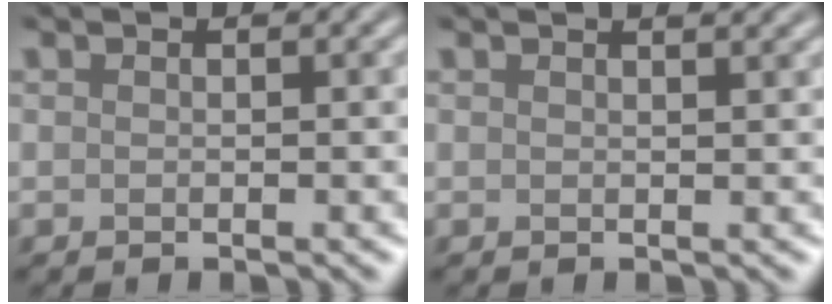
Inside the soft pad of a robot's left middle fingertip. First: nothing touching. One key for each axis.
{"total": 2.3, "fx": 1.8, "fy": 0.8, "fz": 1.2, "tx": 0.000, "ty": 0.011, "tz": 0.002}